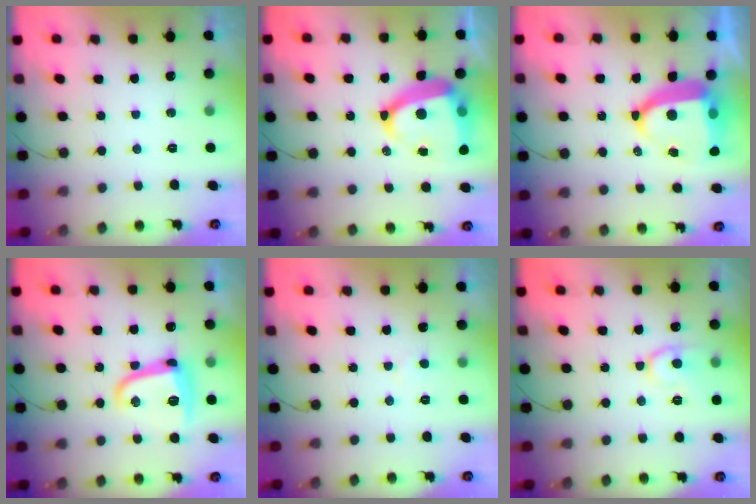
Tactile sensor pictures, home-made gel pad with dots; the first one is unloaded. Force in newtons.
{"total": 16.3, "press": 16.1, "slide": 2.4}
{"total": 13.2, "press": 13.1, "slide": 1.8}
{"total": 12.9, "press": 12.8, "slide": 0.6}
{"total": 2.0, "press": 2.0, "slide": 0.2}
{"total": 10.9, "press": 10.8, "slide": 0.9}